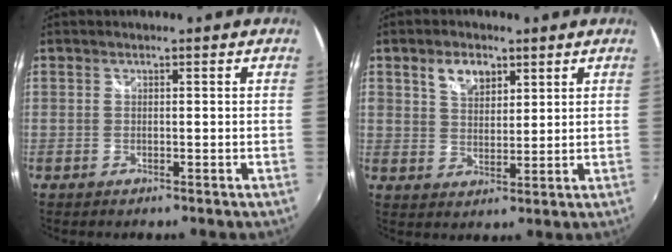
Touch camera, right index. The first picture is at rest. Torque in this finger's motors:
{"motor_torque": [0.07, 0.07, 0.13, 0.04]}